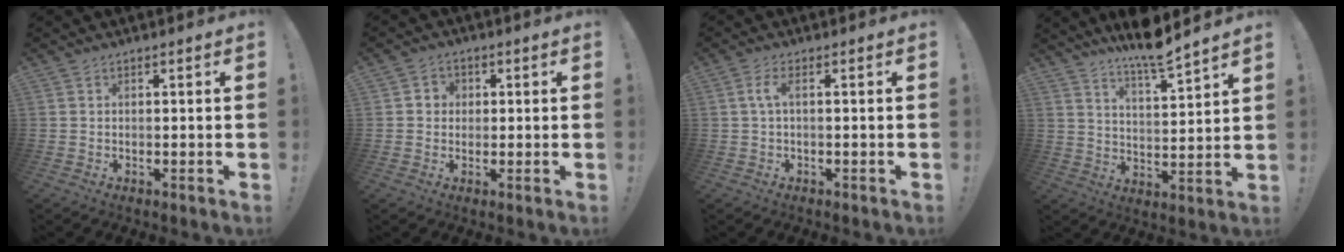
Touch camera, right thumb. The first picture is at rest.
{"total": 3.4, "force": [0.1, 3.3, 0.9], "torque": [-0.008, 0.003, 0.001]}
{"total": 3.7, "force": [0.3, 0.8, 3.5], "torque": [-0.068, 0.005, 0.005]}
{"total": 10.0, "force": [8.7, 0.3, 4.8], "torque": [-0.087, -0.063, 0.149]}